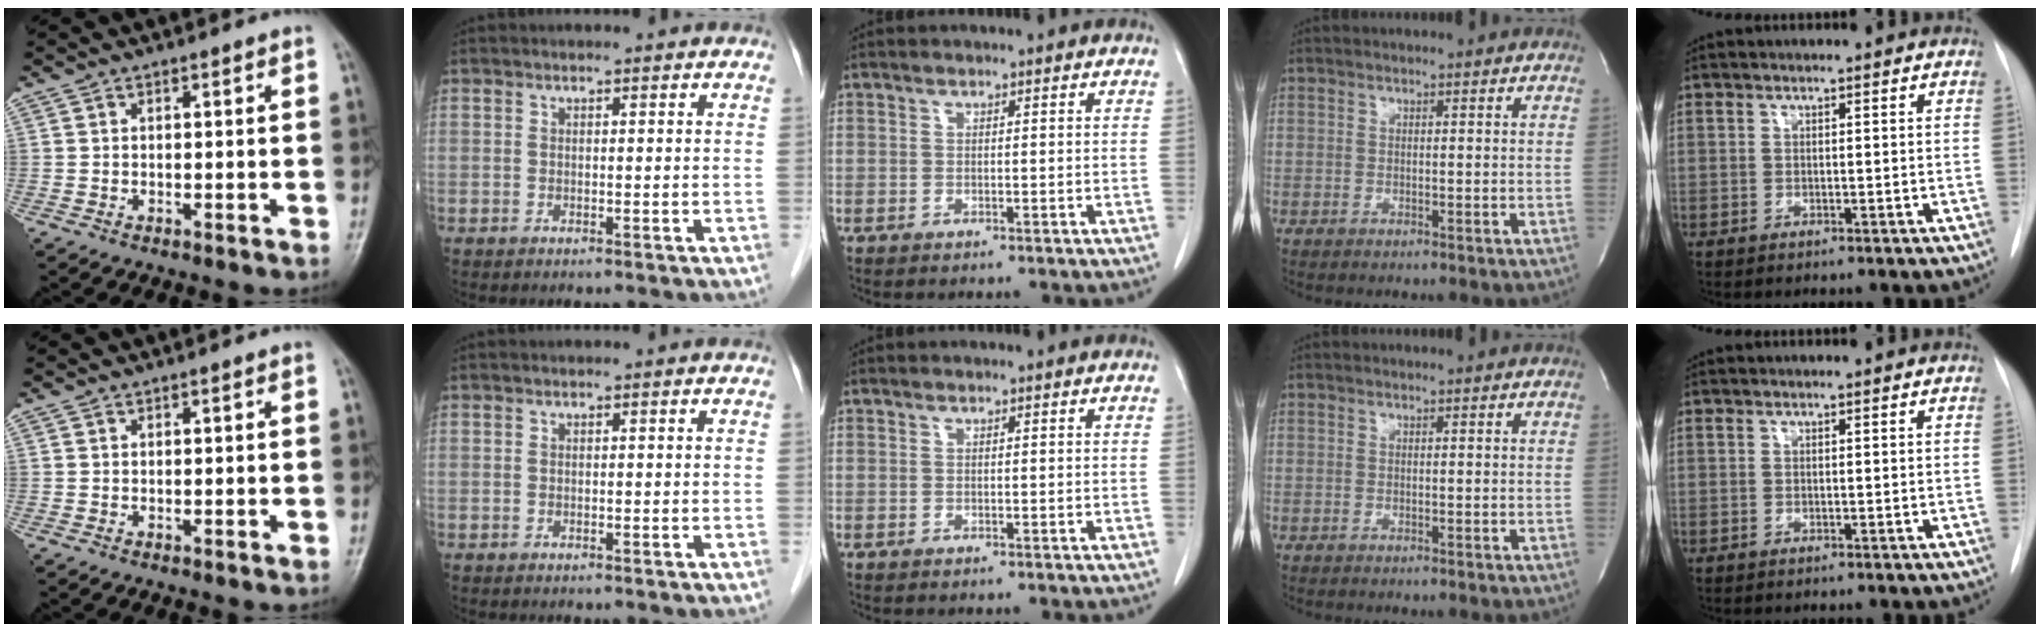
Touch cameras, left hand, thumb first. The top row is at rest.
{}